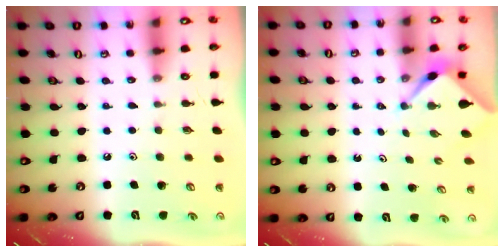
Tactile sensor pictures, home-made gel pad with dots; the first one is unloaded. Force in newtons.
{"total": 2.3, "press": 2.3, "slide": 0.4}